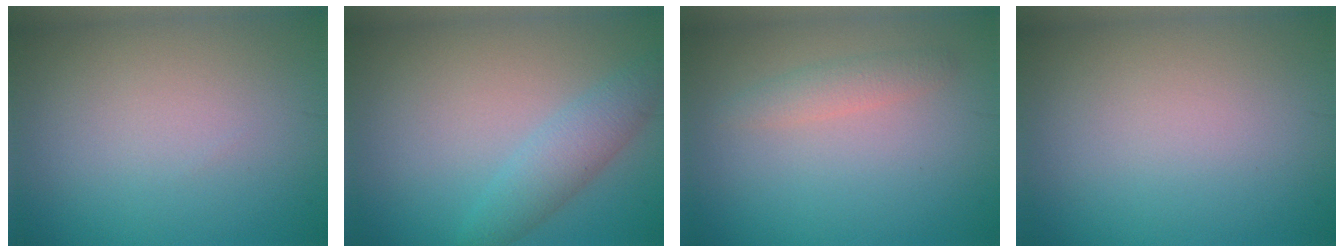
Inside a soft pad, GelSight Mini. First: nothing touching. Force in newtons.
{"total": 3.0, "press": 3.0, "slide": 0.1}
{"total": 1.6, "press": 1.6, "slide": 0.0}
{"total": 0.0}